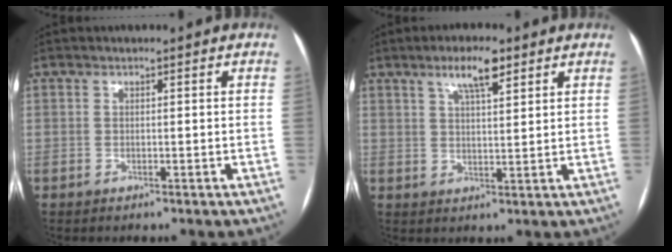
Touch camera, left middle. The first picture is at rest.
{"total": 5.7, "force": [3.5, 1.2, 4.3], "torque": [-0.081, 0.007, 0.059]}